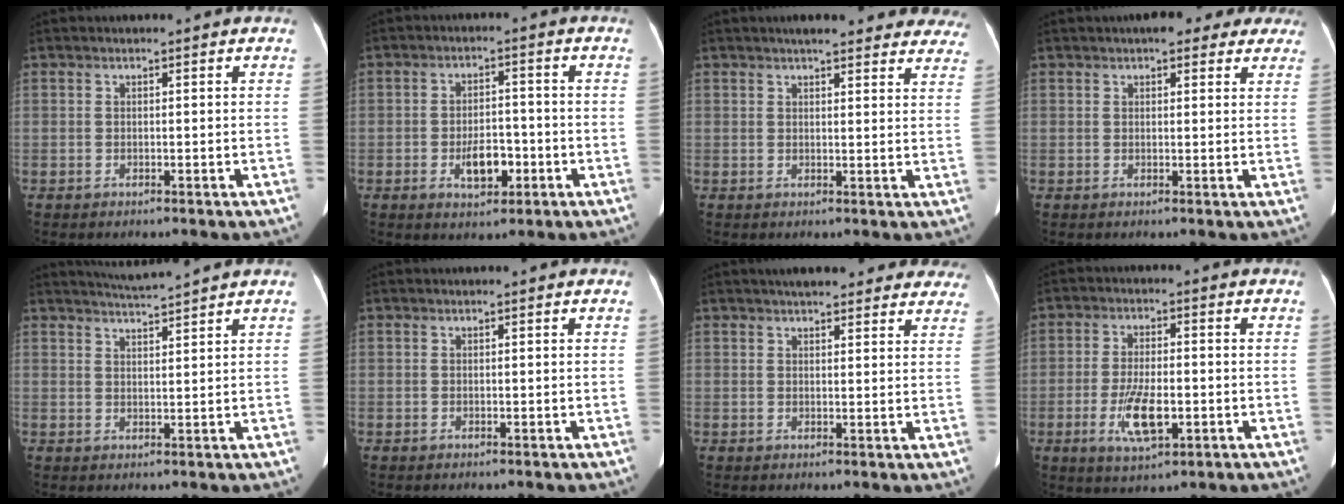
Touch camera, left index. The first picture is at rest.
{"total": 5.4, "force": [-2.0, 2.7, 4.2], "torque": [-0.075, 0.004, -0.028]}
{"total": 16.6, "force": [14.9, 3.8, 6.5], "torque": [-0.053, 0.007, 0.159]}
{"total": 7.2, "force": [5.6, 2.9, 3.5], "torque": [-0.026, 0.022, 0.065]}
{"total": 4.3, "force": [4.0, -1.4, 0.8], "torque": [-0.015, 0.003, 0.067]}
{"total": 0.0}
{"total": 15.8, "force": [13.9, 4.1, 6.3], "torque": [-0.055, 0.023, 0.159]}
{"total": 7.4, "force": [-2.3, 2.4, 6.7], "torque": [-0.133, -0.008, -0.035]}